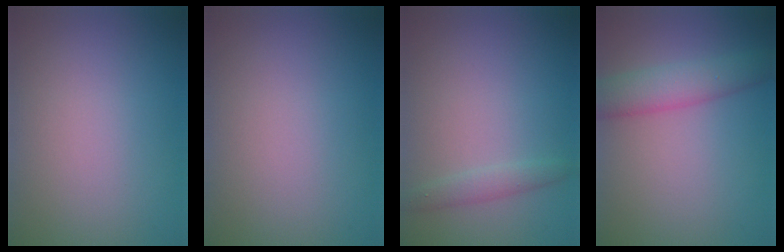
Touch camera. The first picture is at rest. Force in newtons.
{"total": 0.0}
{"total": 1.5, "press": 1.5, "slide": 0.0}
{"total": 4.2, "press": 4.1, "slide": 0.1}